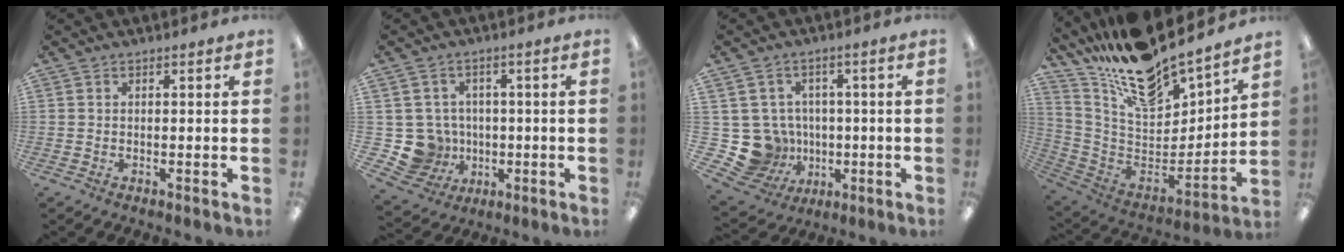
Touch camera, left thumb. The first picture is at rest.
{"total": 9.1, "force": [-0.6, 8.8, 1.9], "torque": [-0.076, 0.002, 0.000]}
{"total": 11.4, "force": [-1.1, 11.0, 3.1], "torque": [-0.090, 0.002, -0.006]}
{"total": 17.2, "force": [15.3, 4.7, 6.4], "torque": [-0.123, -0.131, 0.263]}